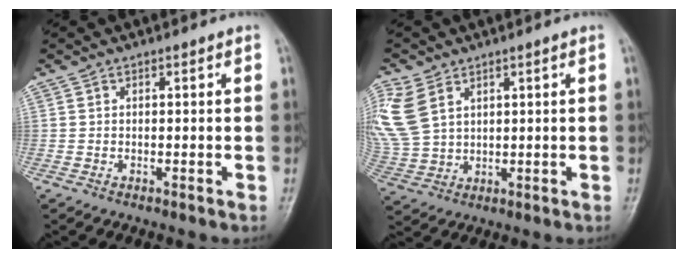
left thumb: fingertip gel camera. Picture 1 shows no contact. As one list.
[{"total": 10.6, "force": [4.6, 7.1, 6.3], "torque": [-0.153, -0.007, 0.107]}]